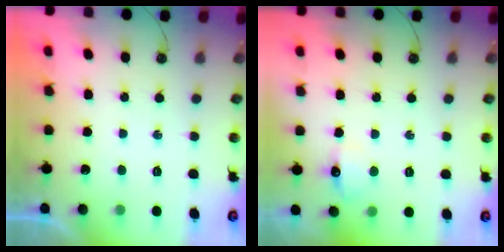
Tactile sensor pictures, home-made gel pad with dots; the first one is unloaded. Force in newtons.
{"total": 6.2, "press": 6.1, "slide": 0.9}